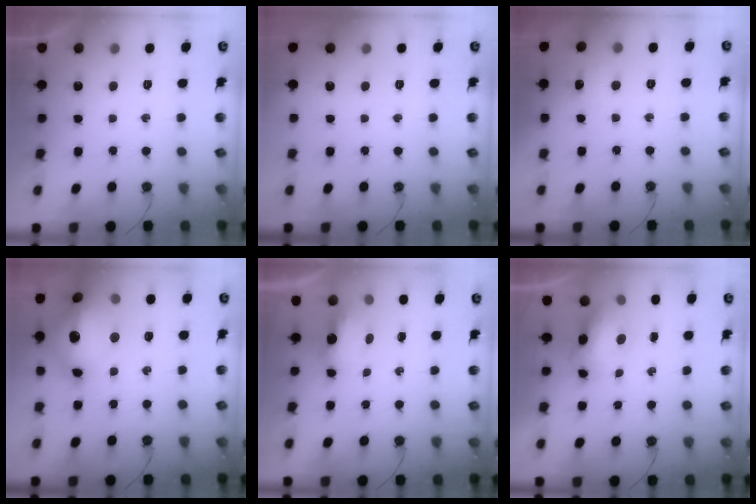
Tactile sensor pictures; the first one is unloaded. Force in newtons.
{"total": 0.0}
{"total": 5.6, "press": 5.6, "slide": 0.8}
{"total": 24.8, "press": 21.5, "slide": 12.4}
{"total": 6.2, "press": 6.2, "slide": 0.6}
{"total": 9.7, "press": 9.5, "slide": 1.5}